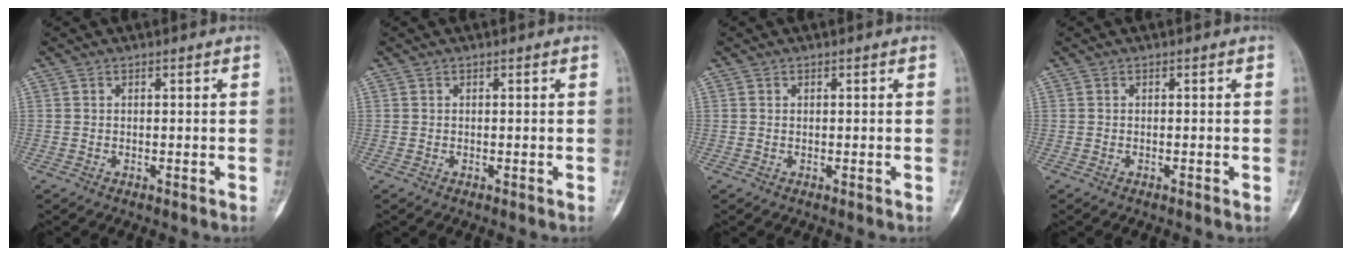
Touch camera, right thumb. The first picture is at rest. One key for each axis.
{"total": 0.0}
{"total": 0.0}
{"total": 0.0}